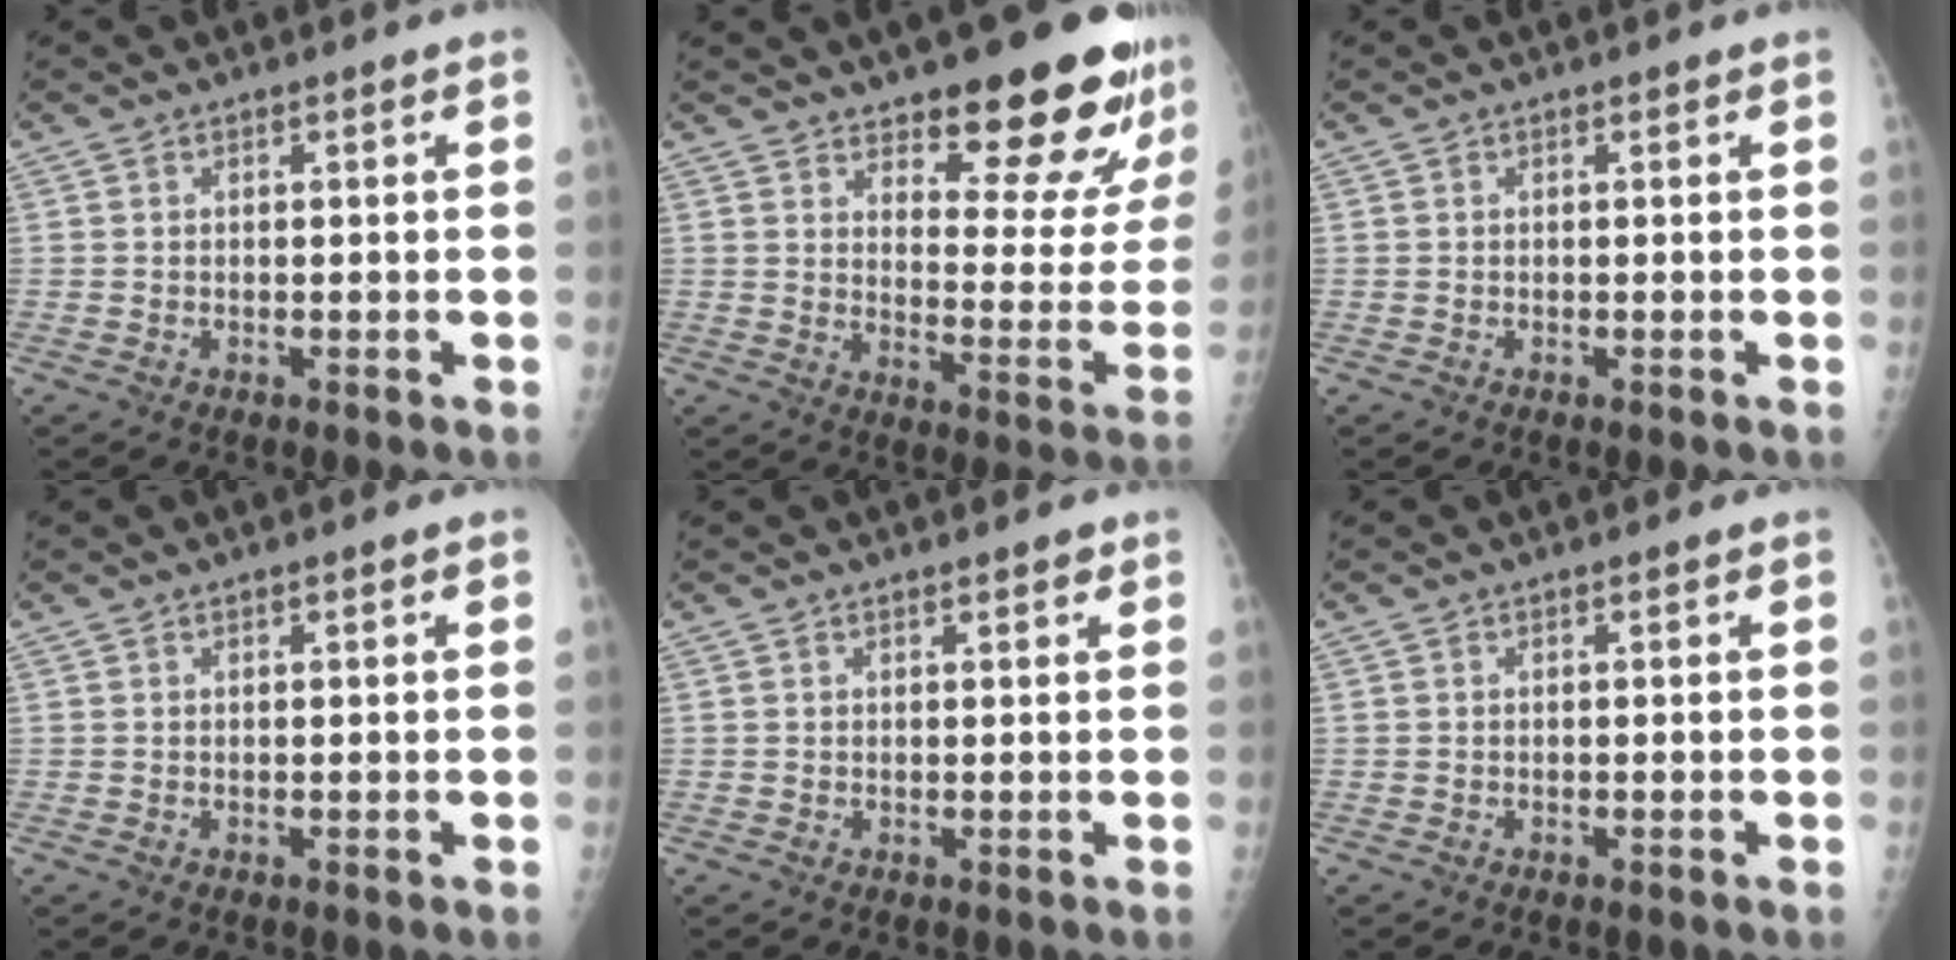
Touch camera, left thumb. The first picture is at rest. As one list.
[{"total": 19.6, "force": [14.7, 5.8, 11.5], "torque": [-0.108, -0.100, 0.194]}, {"total": 0.0}, {"total": 0.8, "force": [0.4, 0.2, 0.7], "torque": [-0.013, 0.002, 0.005]}, {"total": 1.4, "force": [1.0, 0.5, 0.8], "torque": [-0.008, -0.003, 0.012]}, {"total": 0.0}]